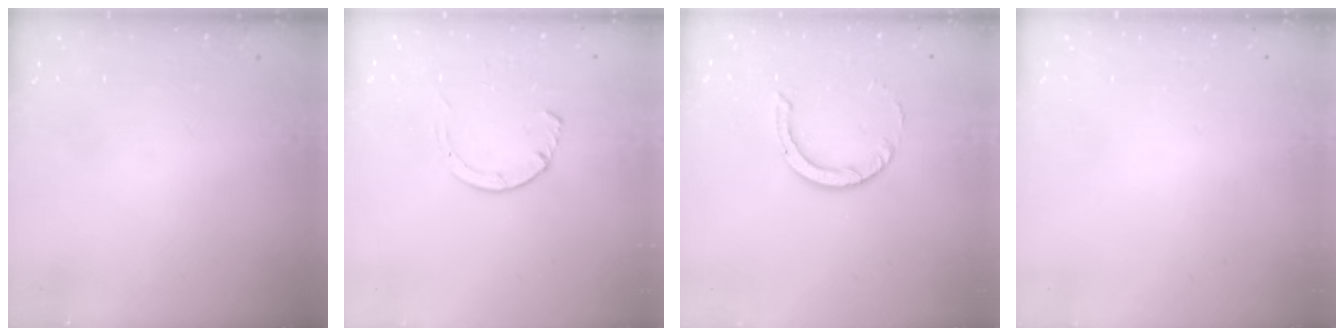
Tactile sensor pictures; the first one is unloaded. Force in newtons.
{"total": 3.2, "press": 3.2, "slide": 0.4}
{"total": 5.3, "press": 5.3, "slide": 0.1}
{"total": 2.6, "press": 2.6, "slide": 0.2}